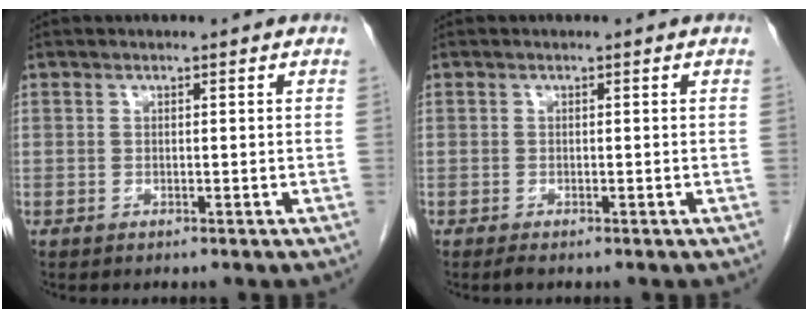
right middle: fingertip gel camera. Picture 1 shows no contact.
{"total": 0.6, "force": [-0.5, 0.0, 0.3], "torque": [-0.012, -0.003, -0.009]}